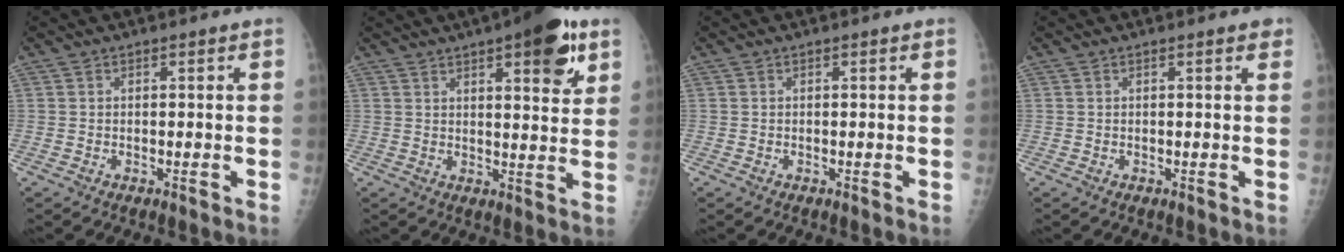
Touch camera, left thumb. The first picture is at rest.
{"total": 12.8, "force": [6.7, 4.2, 10.1], "torque": [-0.107, -0.023, 0.085]}
{"total": 0.0}
{"total": 1.2, "force": [0.7, 0.5, 0.9], "torque": [-0.007, 0.000, 0.004]}